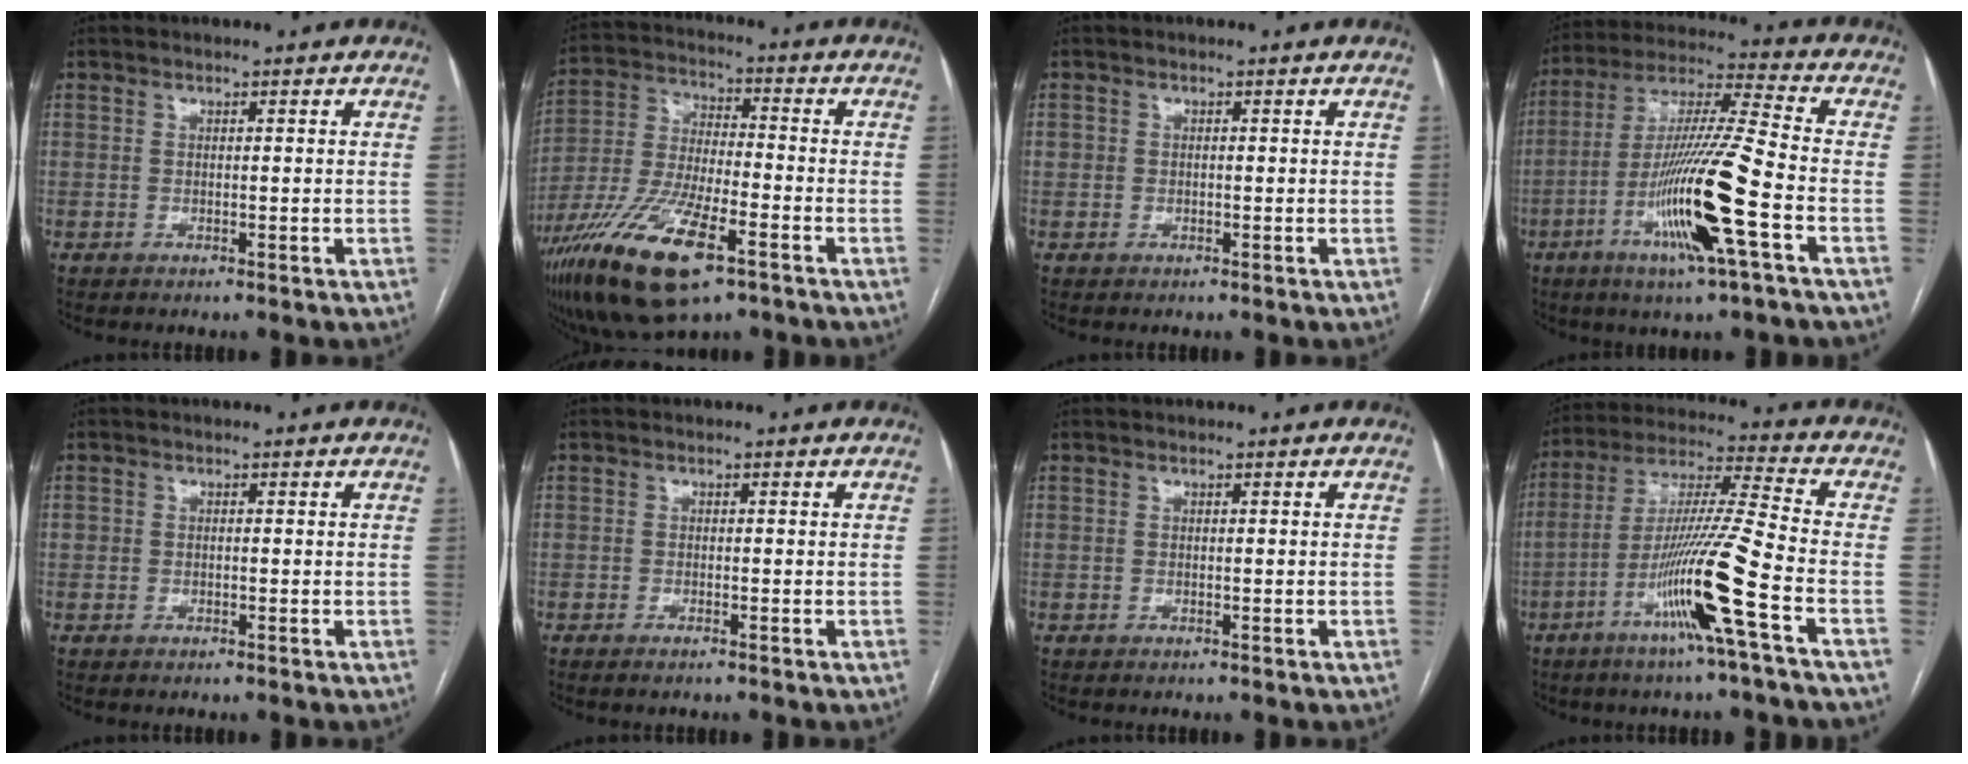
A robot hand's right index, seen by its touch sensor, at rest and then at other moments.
{"total": 17.7, "force": [-9.6, 4.8, 14.1], "torque": [-0.302, -0.030, -0.173]}
{"total": 0.8, "force": [0.0, 0.8, 0.3], "torque": [0.000, 0.008, 0.000]}
{"total": 16.9, "force": [-5.9, -0.3, 15.8], "torque": [-0.310, -0.012, -0.112]}
{"total": 0.8, "force": [-0.1, 0.7, 0.3], "torque": [-0.001, 0.007, 0.000]}
{"total": 0.8, "force": [-0.7, 0.0, 0.5], "torque": [-0.010, -0.001, -0.011]}
{"total": 0.0}
{"total": 14.8, "force": [-6.1, -1.8, 13.3], "torque": [-0.256, -0.009, -0.117]}